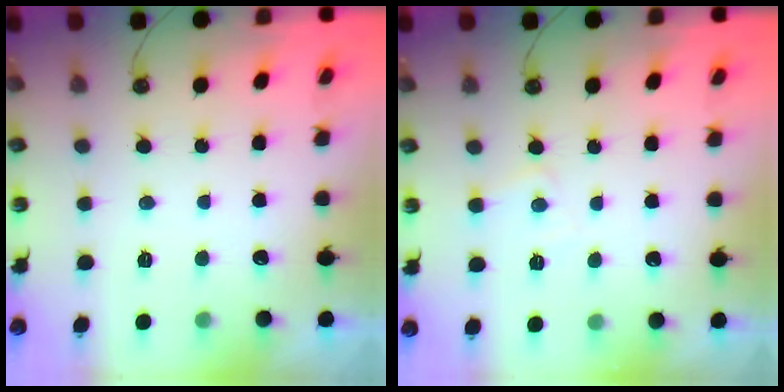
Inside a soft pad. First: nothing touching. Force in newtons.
{"total": 4.8, "press": 4.8, "slide": 0.7}